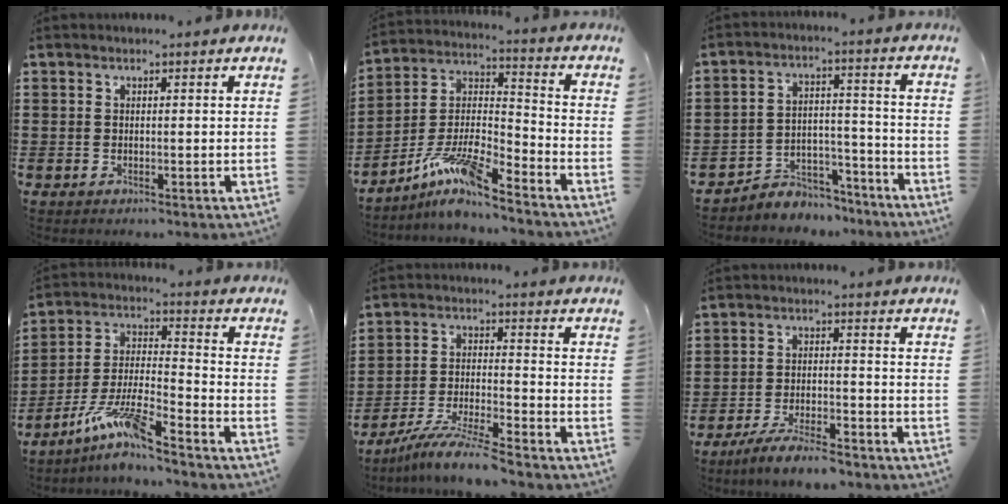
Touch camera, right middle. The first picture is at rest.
{"total": 9.1, "force": [-7.6, 1.0, 5.0], "torque": [-0.116, -0.005, -0.152]}
{"total": 5.1, "force": [-4.9, 1.6, 0.2], "torque": [-0.007, 0.014, -0.100]}
{"total": 8.8, "force": [-7.1, 0.4, 5.2], "torque": [-0.121, -0.014, -0.141]}
{"total": 7.5, "force": [-6.7, -0.2, 3.3], "torque": [-0.066, -0.008, -0.127]}
{"total": 5.4, "force": [-4.8, 0.5, 2.3], "torque": [-0.045, -0.003, -0.093]}